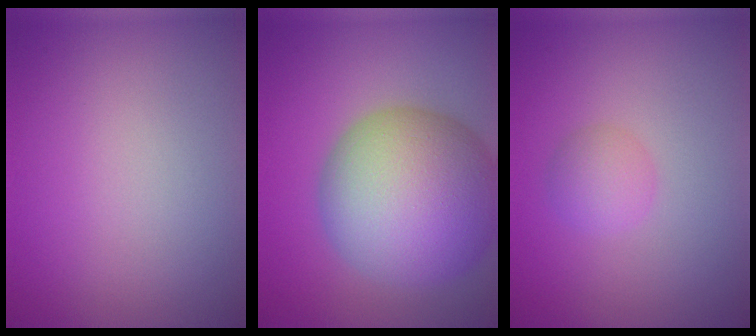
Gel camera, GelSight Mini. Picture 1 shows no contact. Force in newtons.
{"total": 13.5, "press": 13.5, "slide": 0.4}
{"total": 1.9, "press": 1.9, "slide": 0.1}